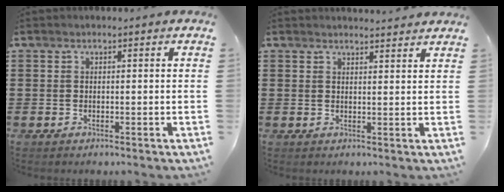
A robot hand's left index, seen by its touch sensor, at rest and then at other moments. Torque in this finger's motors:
{"motor_torque": [2.14, 0.00, 0.03, -0.01]}